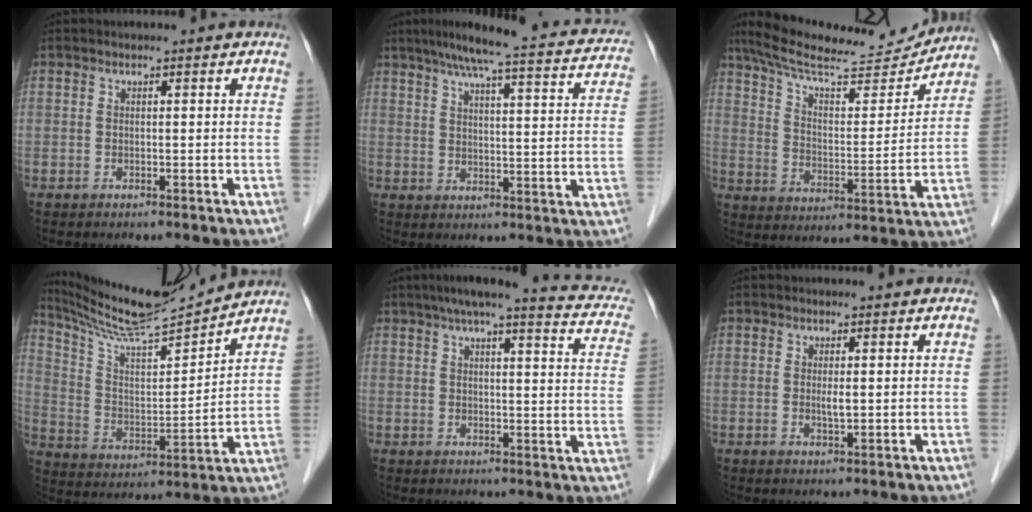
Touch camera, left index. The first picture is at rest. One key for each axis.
{"total": 22.5, "fx": 19.4, "fy": 2.6, "fz": 11.1, "tx": -0.158, "ty": -0.002, "tz": 0.230}
{"total": 18.4, "fx": 17.0, "fy": 2.7, "fz": 6.3, "tx": -0.107, "ty": -0.005, "tz": 0.259}
{"total": 16.7, "fx": 15.6, "fy": -0.1, "fz": 6.0, "tx": -0.117, "ty": -0.002, "tz": 0.271}
{"total": 18.1, "fx": 14.3, "fy": 2.7, "fz": 10.8, "tx": -0.141, "ty": 0.014, "tz": 0.156}
{"total": 1.2, "fx": 0.0, "fy": 0.1, "fz": 1.2, "tx": -0.026, "ty": -0.006, "tz": 0.002}